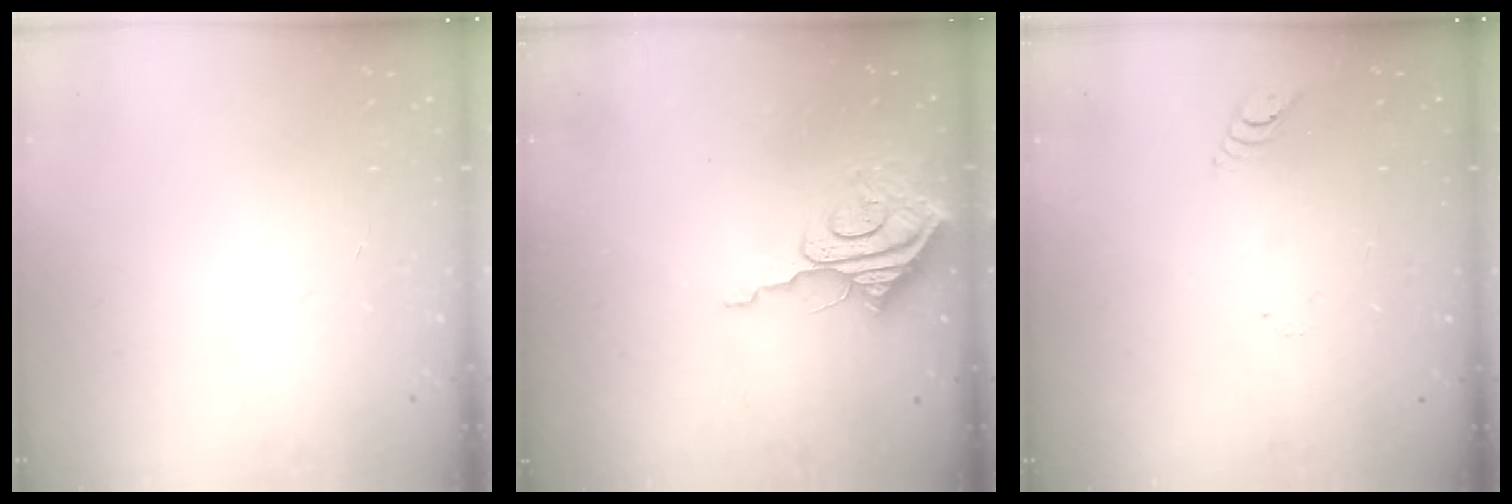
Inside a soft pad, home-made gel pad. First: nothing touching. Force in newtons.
{"total": 10.1, "press": 10.0, "slide": 0.9}
{"total": 2.6, "press": 2.6, "slide": 0.3}